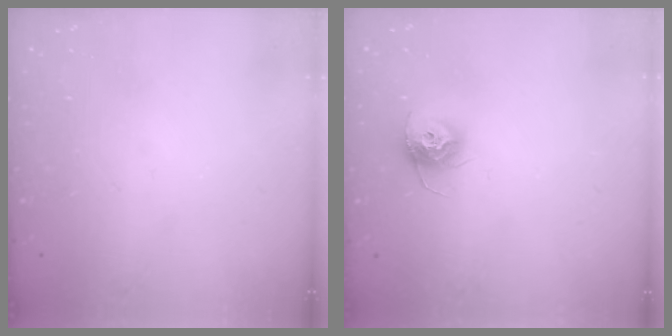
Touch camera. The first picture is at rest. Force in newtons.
{"total": 10.3, "press": 10.3, "slide": 0.4}